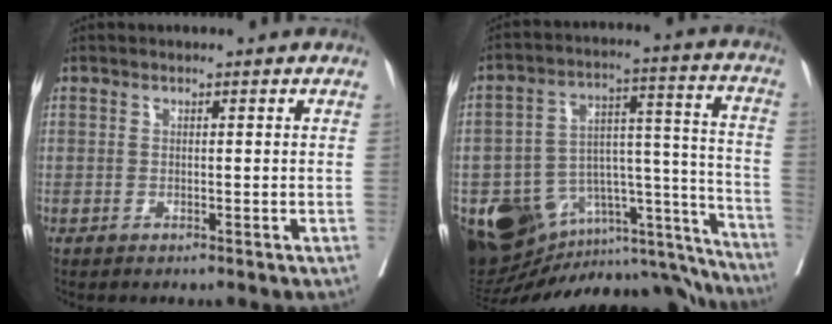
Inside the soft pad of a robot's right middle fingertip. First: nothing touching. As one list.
[{"total": 25.7, "force": [-18.2, 11.9, 13.6], "torque": [-0.170, 0.068, -0.248]}]